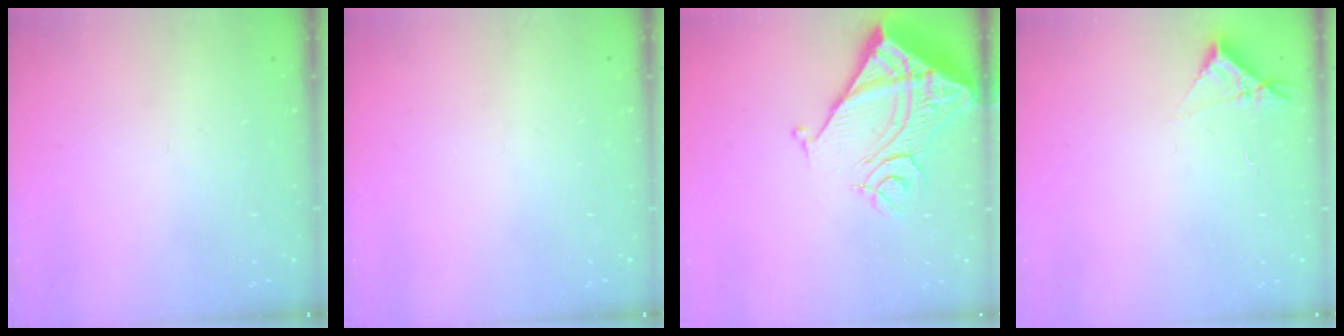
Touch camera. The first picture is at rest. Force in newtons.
{"total": 0.0}
{"total": 14.6, "press": 14.5, "slide": 2.0}
{"total": 3.4, "press": 3.4, "slide": 0.5}